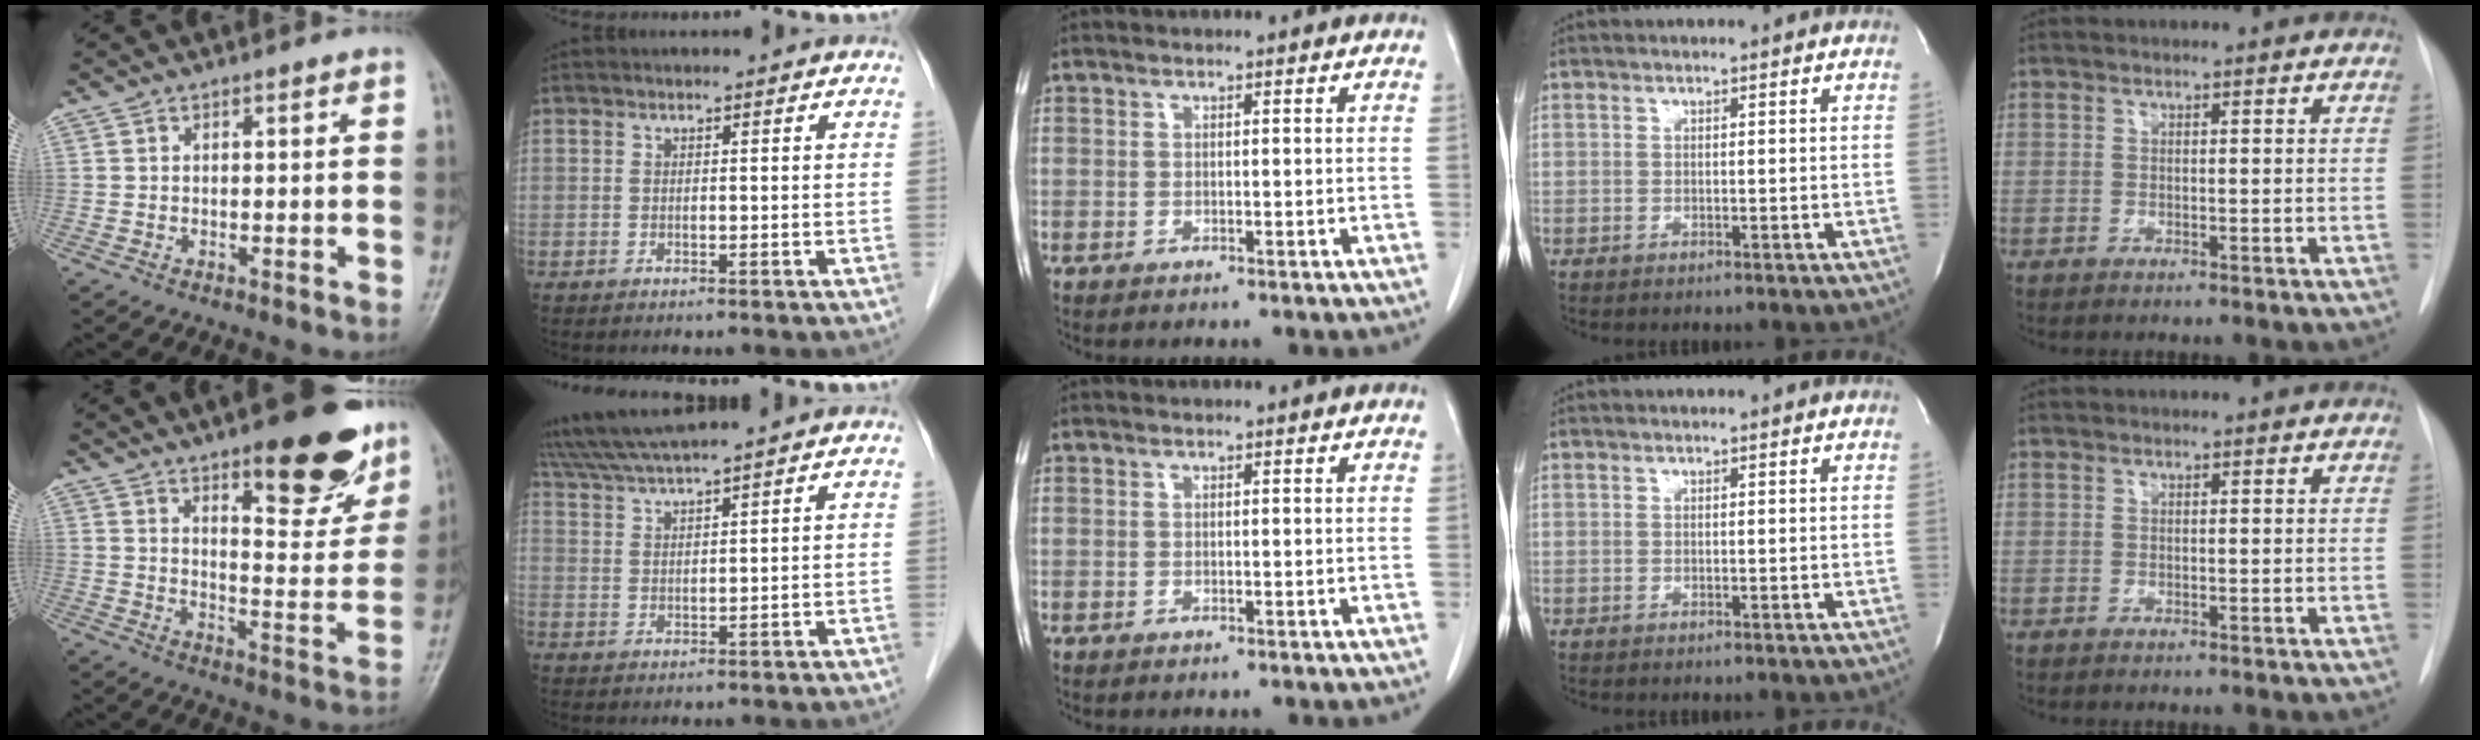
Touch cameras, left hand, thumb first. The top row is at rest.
{"thumb": {"total": 18.0, "force": [11.4, 6.1, 12.5], "torque": [-0.116, -0.070, 0.165]}, "index": {"total": 9.4, "force": [8.3, -1.0, 4.2], "torque": [-0.081, 0.029, 0.144]}}